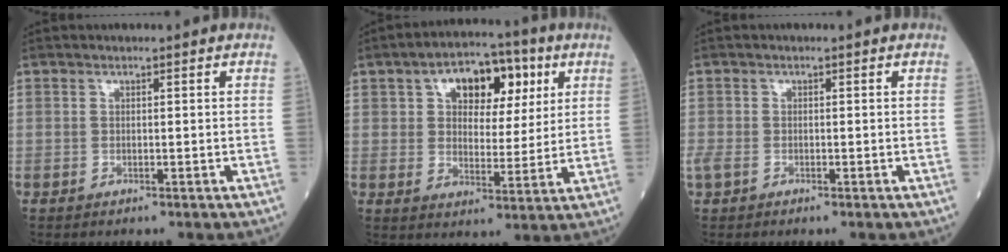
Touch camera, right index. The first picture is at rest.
{"total": 10.9, "force": [4.5, 6.1, 7.8], "torque": [-0.111, 0.030, 0.069]}
{"total": 2.6, "force": [-1.2, 1.6, 1.7], "torque": [-0.051, -0.004, -0.022]}